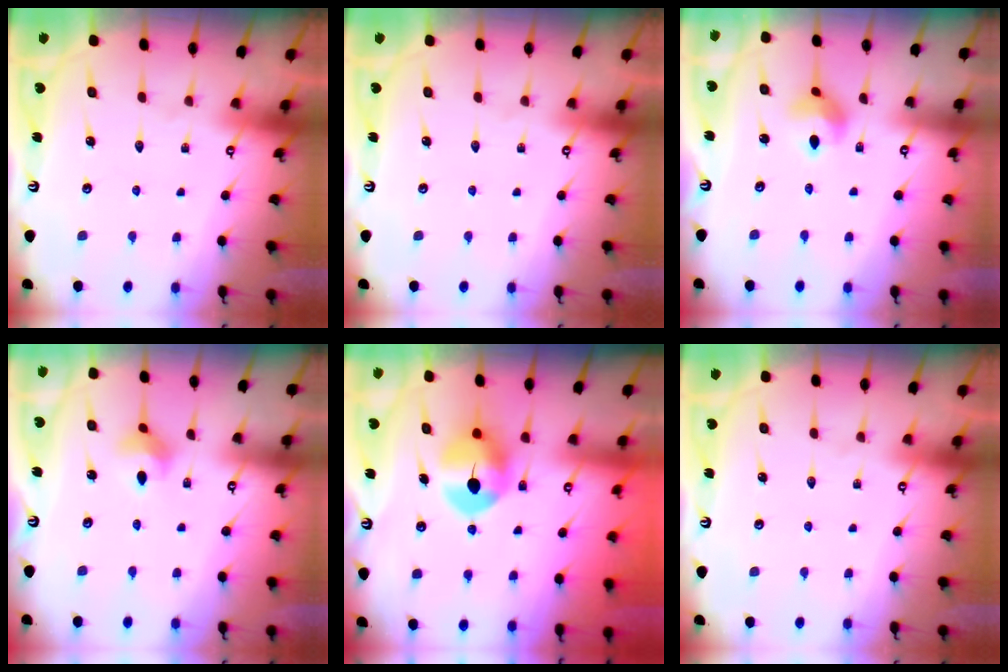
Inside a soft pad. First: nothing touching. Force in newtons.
{"total": 0.0}
{"total": 5.9, "press": 5.9, "slide": 0.7}
{"total": 4.0, "press": 3.9, "slide": 0.7}
{"total": 9.1, "press": 9.0, "slide": 1.0}
{"total": 0.0}